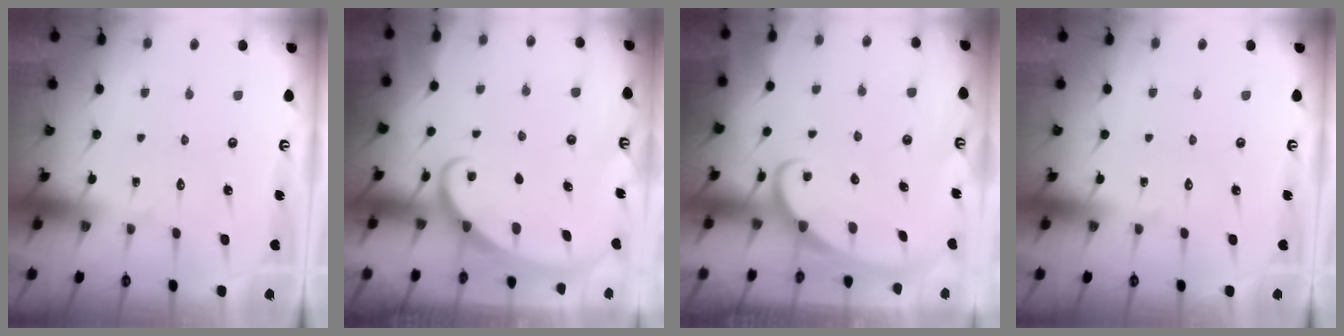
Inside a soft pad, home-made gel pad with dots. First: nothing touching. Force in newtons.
{"total": 2.2, "press": 2.2, "slide": 0.3}
{"total": 2.6, "press": 2.5, "slide": 0.3}
{"total": 0.0}